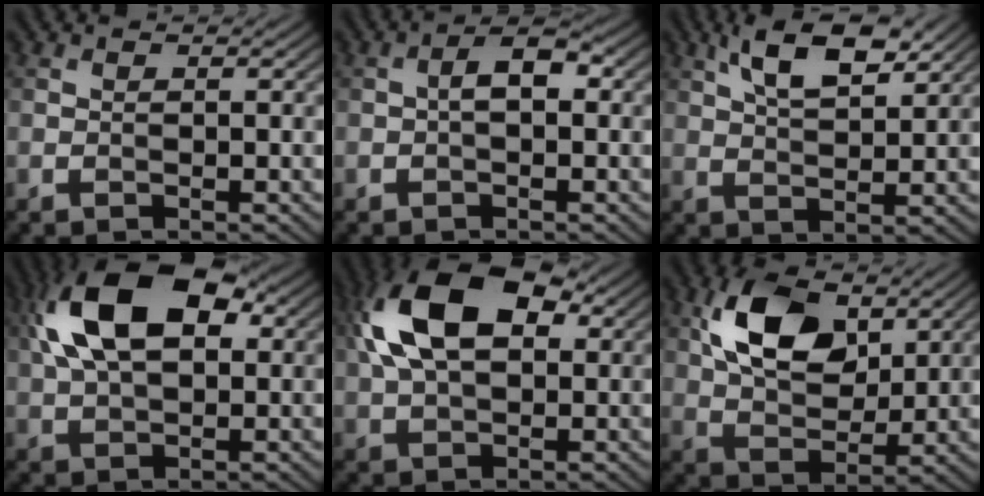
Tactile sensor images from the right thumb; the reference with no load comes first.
{"total": 3.2, "force": [-0.1, 1.5, 2.8], "torque": [-0.048, 0.011, -0.008]}
{"total": 7.6, "force": [4.1, 2.9, 5.7], "torque": [-0.114, 0.009, 0.080]}
{"total": 13.1, "force": [3.6, 7.1, 10.4], "torque": [-0.209, 0.022, 0.058]}
{"total": 12.6, "force": [3.3, 7.1, 9.9], "torque": [-0.206, 0.021, 0.052]}
{"total": 11.3, "force": [4.2, 6.7, 8.1], "torque": [-0.169, 0.011, 0.077]}